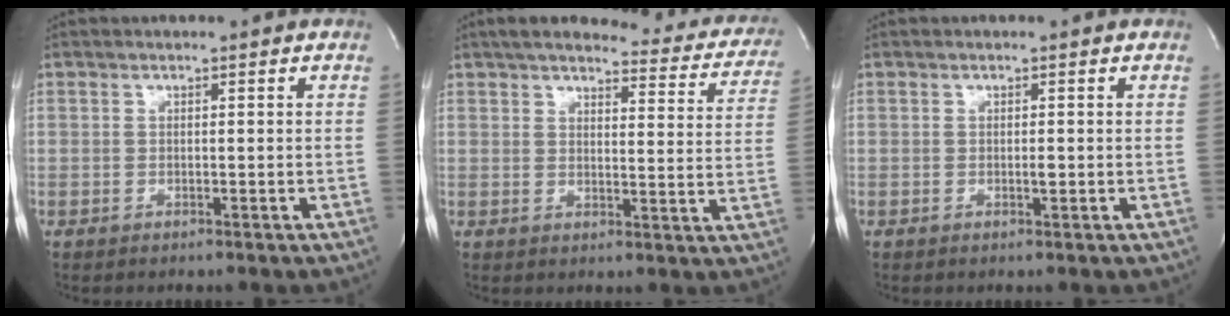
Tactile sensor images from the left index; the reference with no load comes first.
{"total": 19.1, "force": [16.9, 4.9, 7.5], "torque": [-0.081, -0.022, 0.183]}
{"total": 0.7, "force": [0.0, 0.1, 0.6], "torque": [-0.012, -0.001, -0.002]}